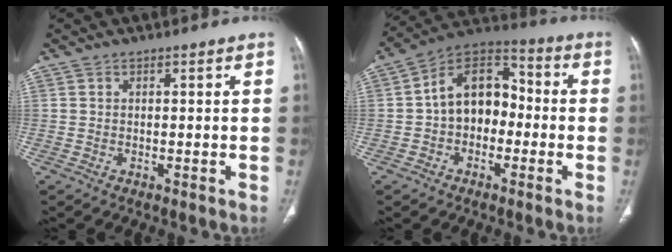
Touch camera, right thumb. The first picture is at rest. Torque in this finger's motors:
{"motor_torque": [0.46, 0.47, 0.15, -0.13, 0.09]}